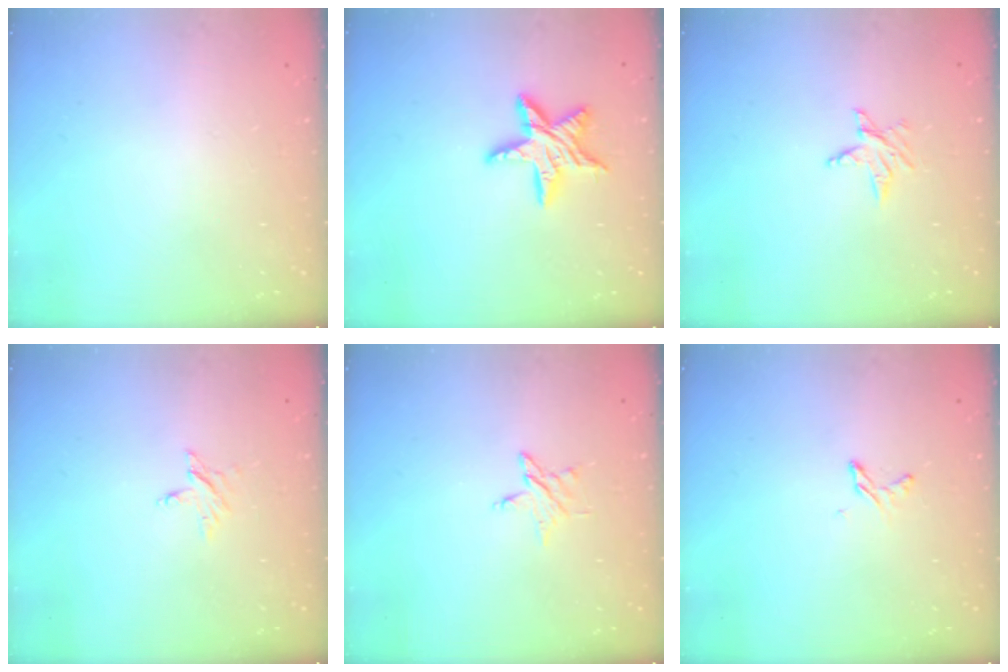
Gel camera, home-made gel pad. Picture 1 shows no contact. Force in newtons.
{"total": 11.6, "press": 11.6, "slide": 0.9}
{"total": 3.6, "press": 3.6, "slide": 0.5}
{"total": 2.4, "press": 2.4, "slide": 0.2}
{"total": 3.9, "press": 3.9, "slide": 0.3}
{"total": 3.9, "press": 3.8, "slide": 0.4}